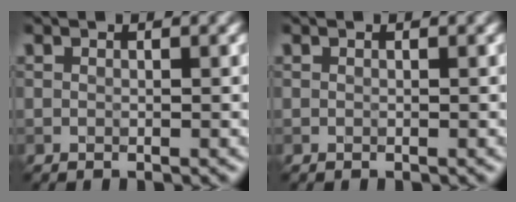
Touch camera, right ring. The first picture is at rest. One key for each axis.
{"total": 0.0}